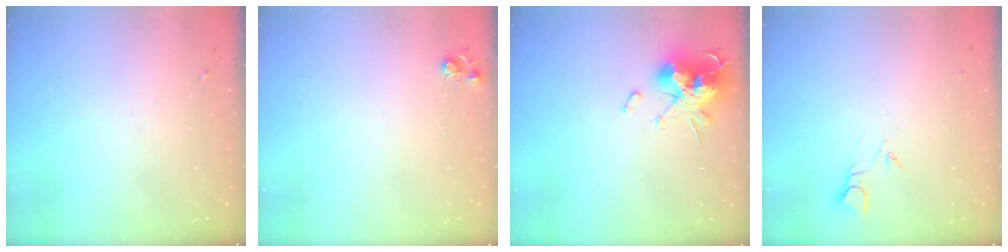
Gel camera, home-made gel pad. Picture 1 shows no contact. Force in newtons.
{"total": 5.1, "press": 5.0, "slide": 0.5}
{"total": 16.4, "press": 16.4, "slide": 0.1}
{"total": 2.7, "press": 2.7, "slide": 0.3}